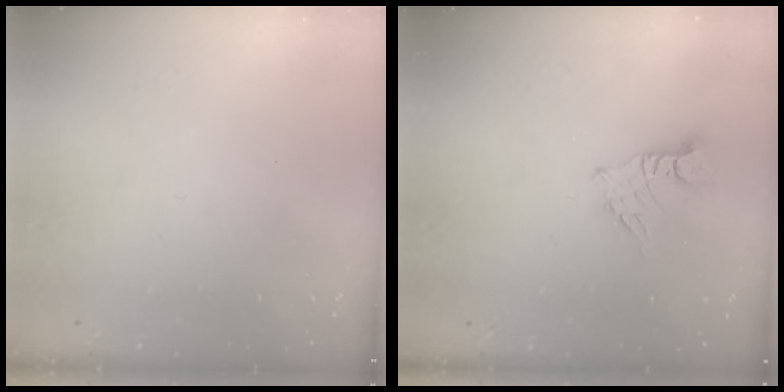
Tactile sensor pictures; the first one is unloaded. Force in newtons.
{"total": 3.2, "press": 3.2, "slide": 0.3}